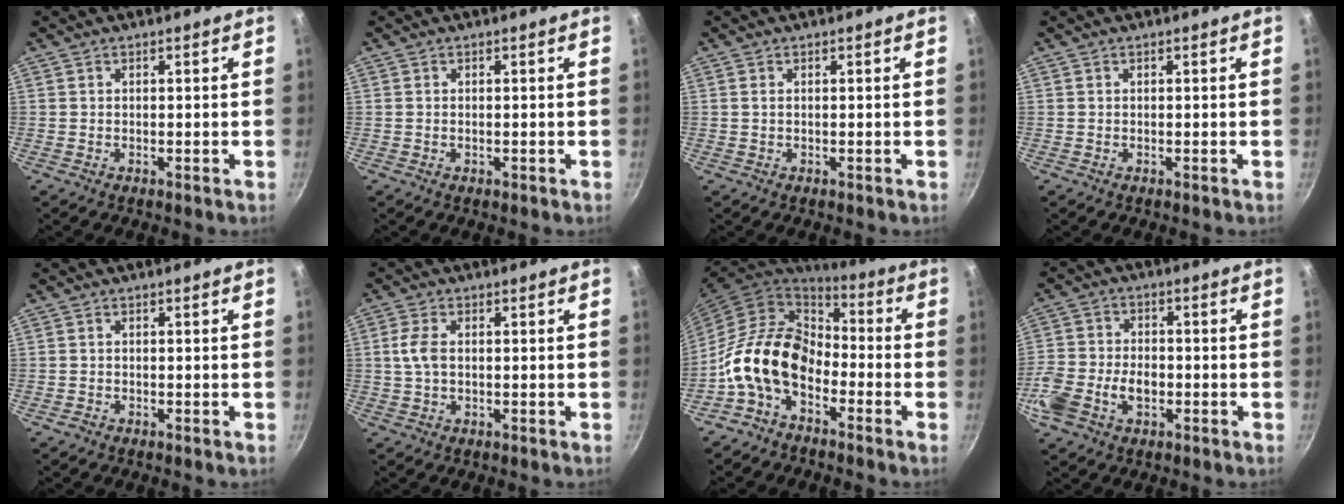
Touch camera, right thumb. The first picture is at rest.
{"total": 0.0}
{"total": 0.6, "force": [0.1, 0.4, 0.5], "torque": [-0.008, 0.002, 0.001]}
{"total": 0.0}
{"total": 0.7, "force": [-0.5, 0.5, 0.2], "torque": [-0.007, 0.004, -0.008]}
{"total": 4.3, "force": [0.2, 2.6, 3.4], "torque": [-0.071, 0.008, 0.002]}
{"total": 14.9, "force": [-5.3, 9.8, 9.9], "torque": [-0.152, 0.056, -0.125]}
{"total": 12.1, "force": [-3.8, 8.4, 7.9], "torque": [-0.156, 0.031, -0.080]}